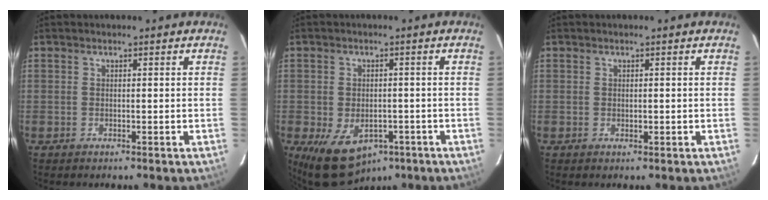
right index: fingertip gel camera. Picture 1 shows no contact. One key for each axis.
{"total": 10.6, "fx": -5.7, "fy": 6.6, "fz": 6.1, "tx": -0.108, "ty": -0.003, "tz": -0.073}
{"total": 0.9, "fx": -0.1, "fy": 0.4, "fz": 0.8, "tx": -0.014, "ty": -0.002, "tz": 0.001}